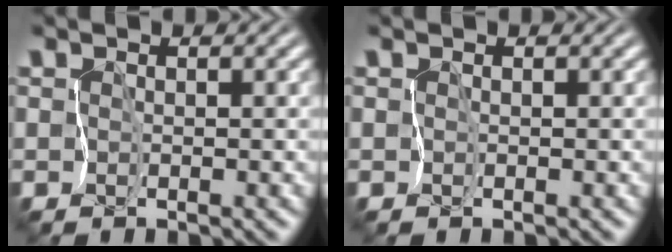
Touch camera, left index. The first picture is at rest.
{"total": 0.0}